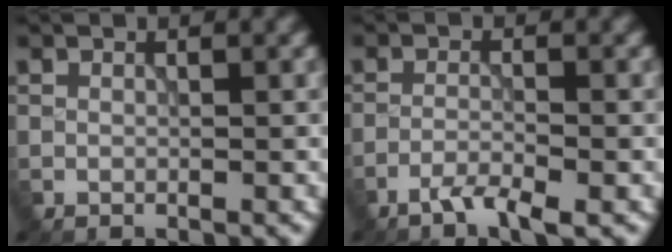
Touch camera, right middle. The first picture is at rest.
{"total": 2.5, "force": [-1.8, 0.3, 1.7], "torque": [-0.033, 0.000, -0.041]}